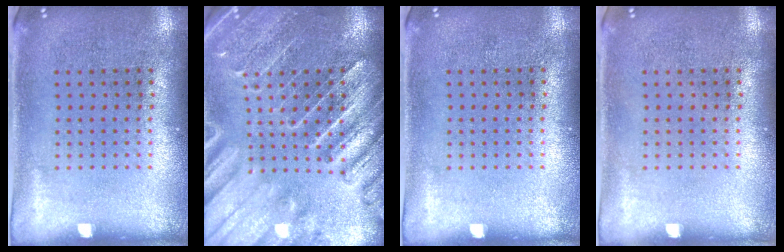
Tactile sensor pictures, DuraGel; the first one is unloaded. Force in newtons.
{"total": 3.4, "press": 3.1, "slide": 1.3}
{"total": 0.0}
{"total": 0.0}